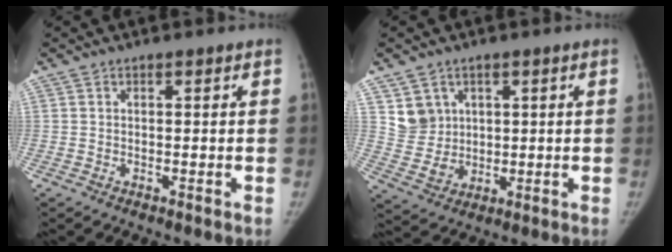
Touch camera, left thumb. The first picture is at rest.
{"total": 6.7, "force": [2.4, 6.0, 1.7], "torque": [-0.005, -0.019, 0.058]}